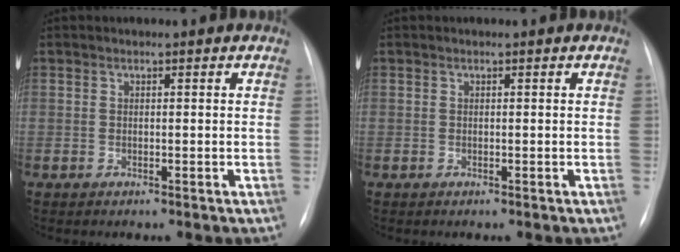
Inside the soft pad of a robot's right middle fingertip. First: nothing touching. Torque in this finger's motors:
{"motor_torque": [-0.05, -0.03, 0.00, 0.00]}